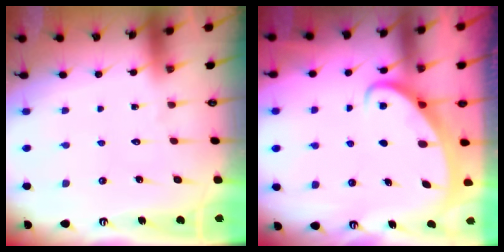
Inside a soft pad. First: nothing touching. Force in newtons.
{"total": 2.6, "press": 2.5, "slide": 0.3}